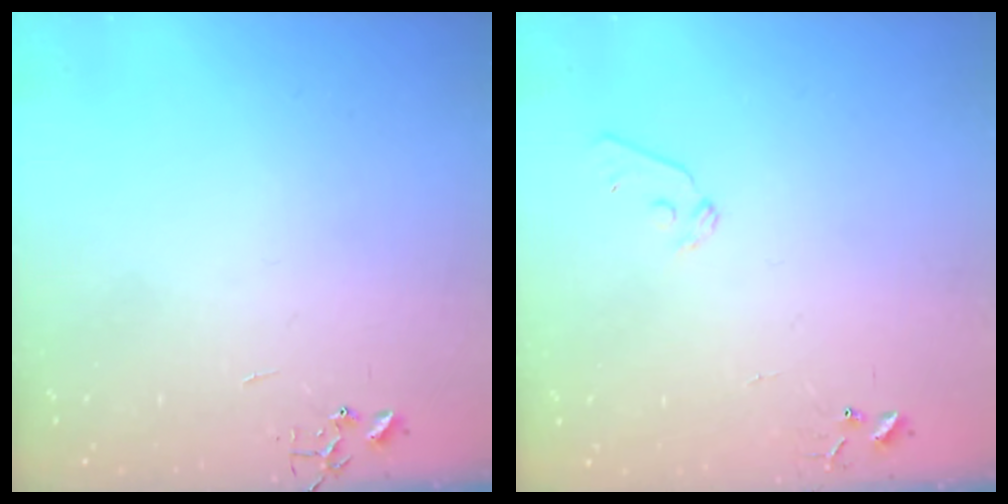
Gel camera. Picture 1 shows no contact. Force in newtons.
{"total": 7.2, "press": 7.2, "slide": 0.5}